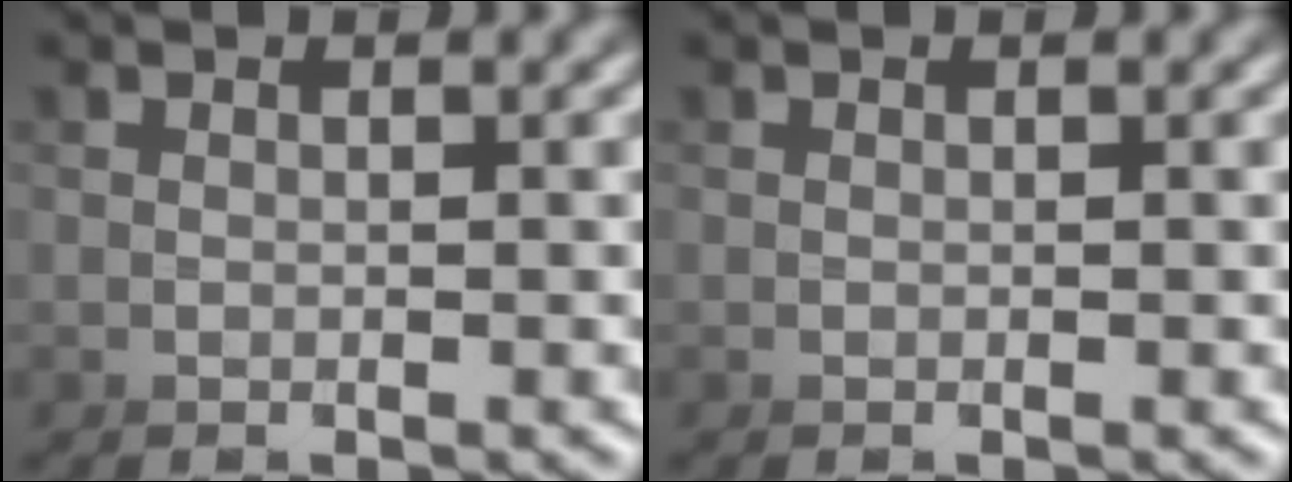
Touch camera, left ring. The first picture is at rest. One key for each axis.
{"total": 0.0}